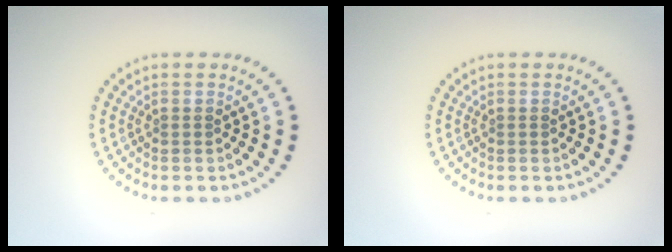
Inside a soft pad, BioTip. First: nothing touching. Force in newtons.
{"total": 0.0}